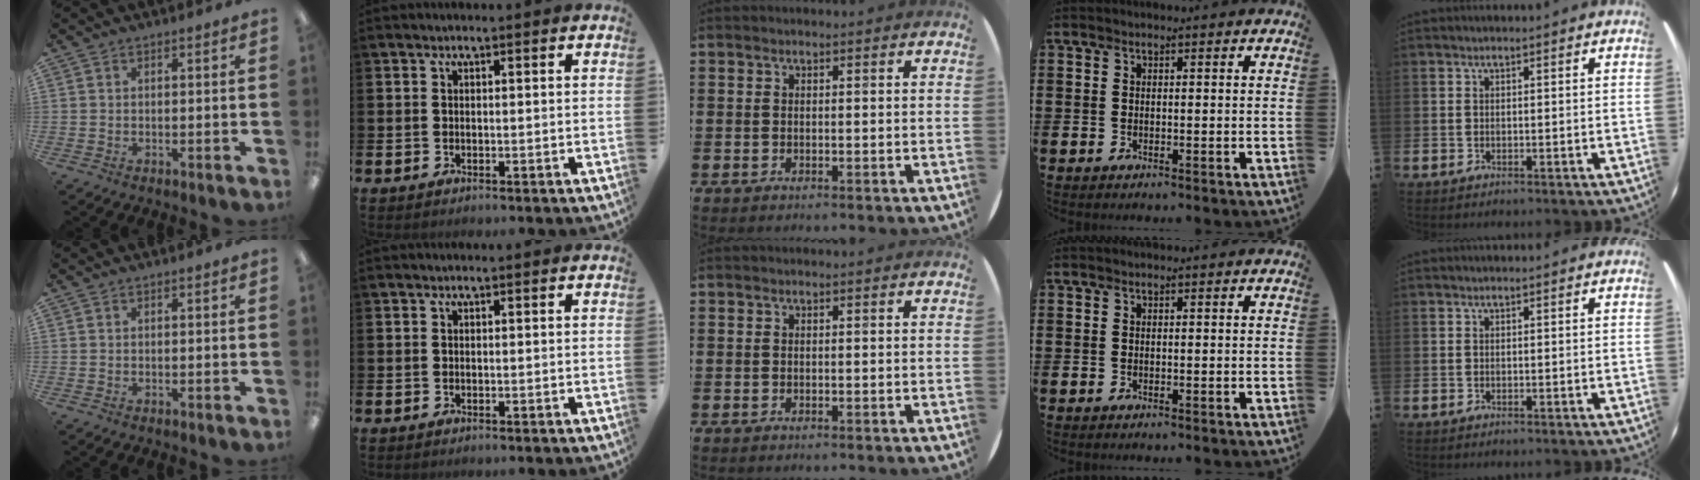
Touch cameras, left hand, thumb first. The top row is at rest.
{}